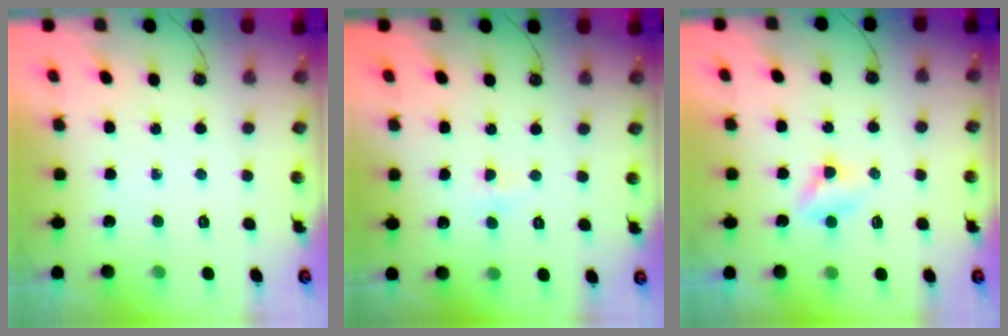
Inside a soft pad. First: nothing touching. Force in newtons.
{"total": 4.3, "press": 2.5, "slide": 3.5}
{"total": 3.0, "press": 3.0, "slide": 0.3}